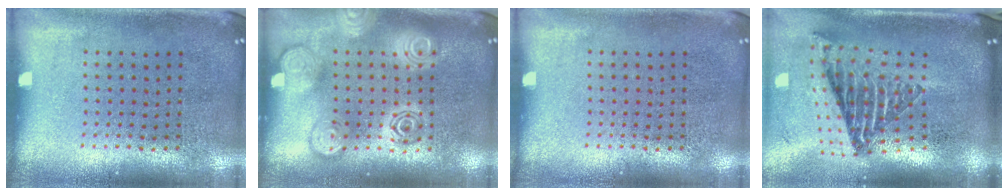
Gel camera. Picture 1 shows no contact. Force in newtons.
{"total": 2.8, "press": 2.8, "slide": 0.5}
{"total": 0.0}
{"total": 2.6, "press": 1.7, "slide": 2.0}